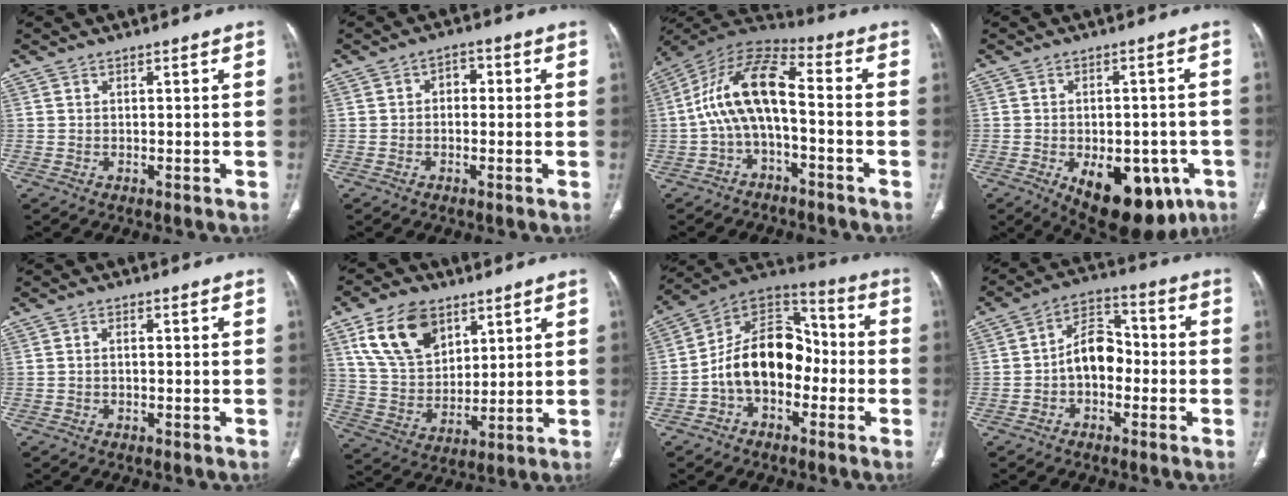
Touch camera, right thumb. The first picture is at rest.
{"total": 3.0, "force": [0.0, 2.2, 2.1], "torque": [-0.015, 0.012, -0.010]}
{"total": 12.6, "force": [-2.5, 5.4, 11.1], "torque": [-0.212, 0.070, -0.054]}
{"total": 17.4, "force": [-7.2, 9.6, 12.7], "torque": [-0.141, 0.011, -0.080]}
{"total": 0.9, "force": [-0.2, 0.6, 0.7], "torque": [-0.012, 0.003, -0.006]}
{"total": 14.7, "force": [7.7, 9.2, 8.5], "torque": [-0.130, -0.027, 0.157]}
{"total": 15.9, "force": [-3.2, 10.8, 11.2], "torque": [-0.162, 0.061, -0.066]}
{"total": 9.0, "force": [-1.6, 6.1, 6.4], "torque": [-0.083, 0.037, -0.042]}